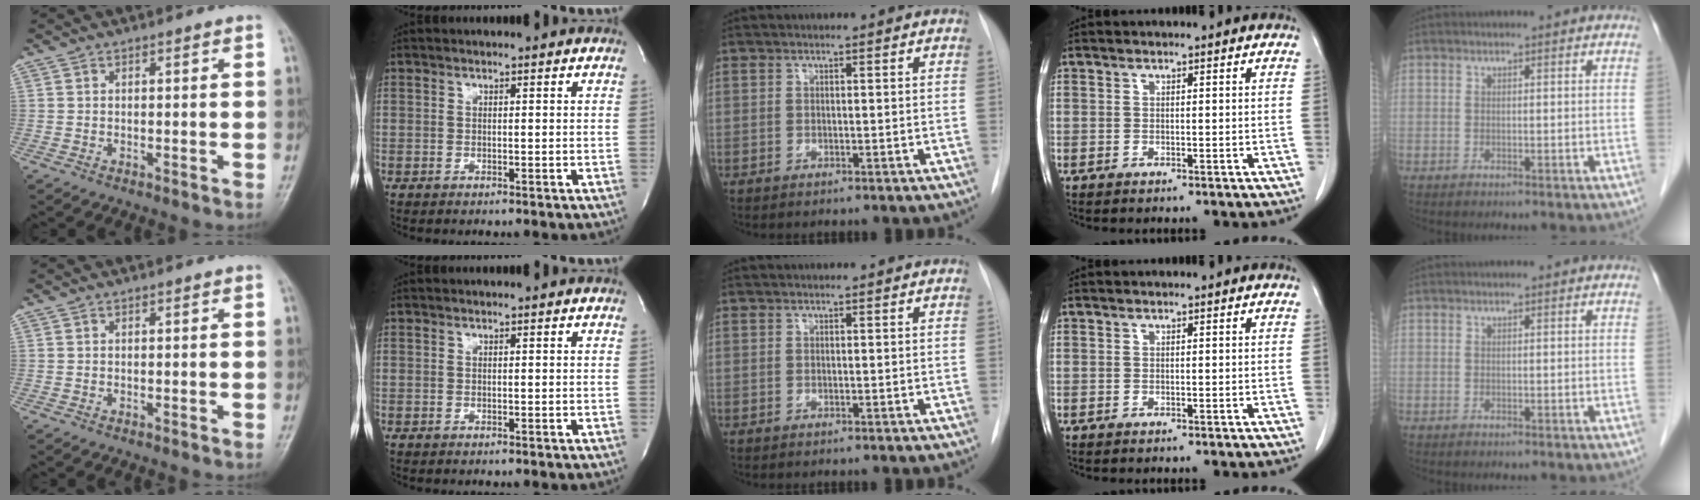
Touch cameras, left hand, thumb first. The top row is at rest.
{}